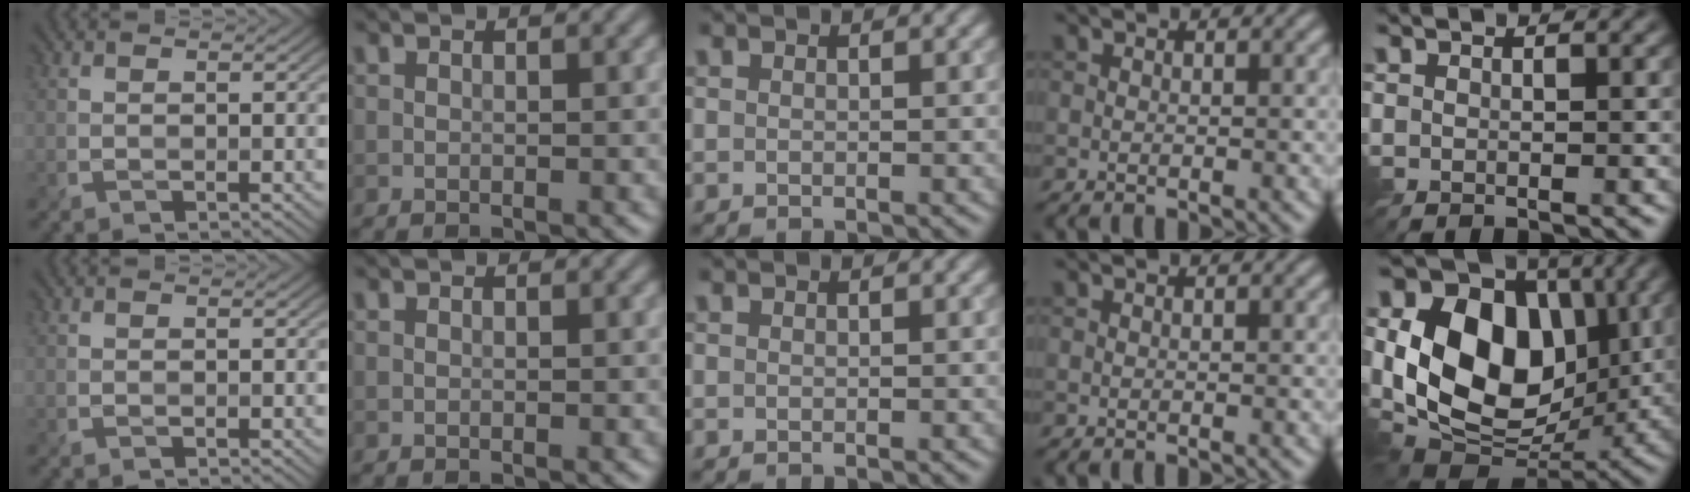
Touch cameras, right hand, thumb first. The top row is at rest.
{"little": {"total": 14.2, "force": [1.5, 10.2, 9.7], "torque": [-0.167, -0.001, 0.023]}}